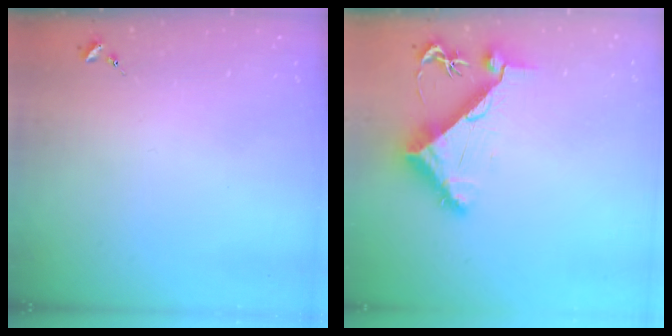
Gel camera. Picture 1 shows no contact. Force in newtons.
{"total": 9.3, "press": 9.2, "slide": 1.5}